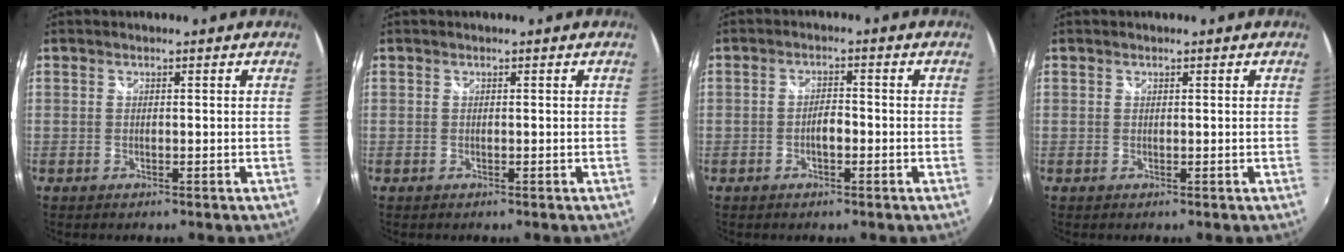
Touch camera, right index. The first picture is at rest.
{"total": 0.0}
{"total": 2.2, "force": [-0.7, 0.9, 1.9], "torque": [-0.035, 0.007, -0.014]}
{"total": 0.0}